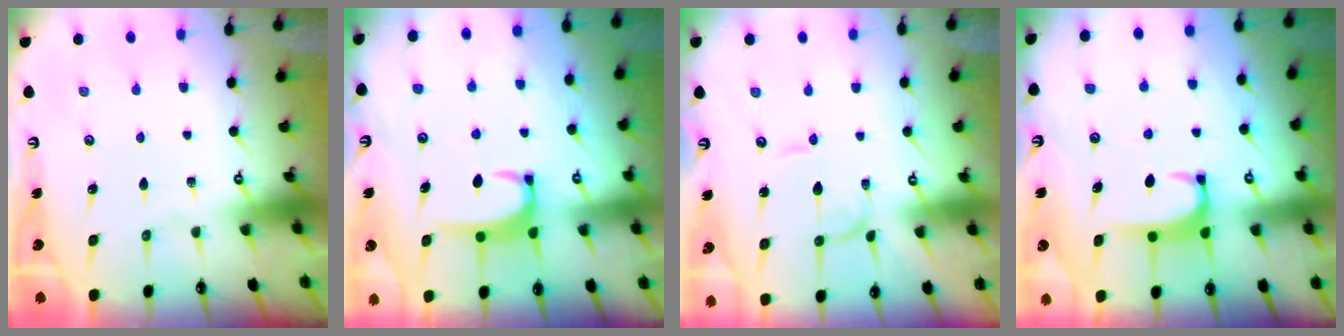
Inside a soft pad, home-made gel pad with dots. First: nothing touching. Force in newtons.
{"total": 3.4, "press": 3.3, "slide": 0.4}
{"total": 1.1, "press": 1.1, "slide": 0.0}
{"total": 1.9, "press": 1.9, "slide": 0.5}